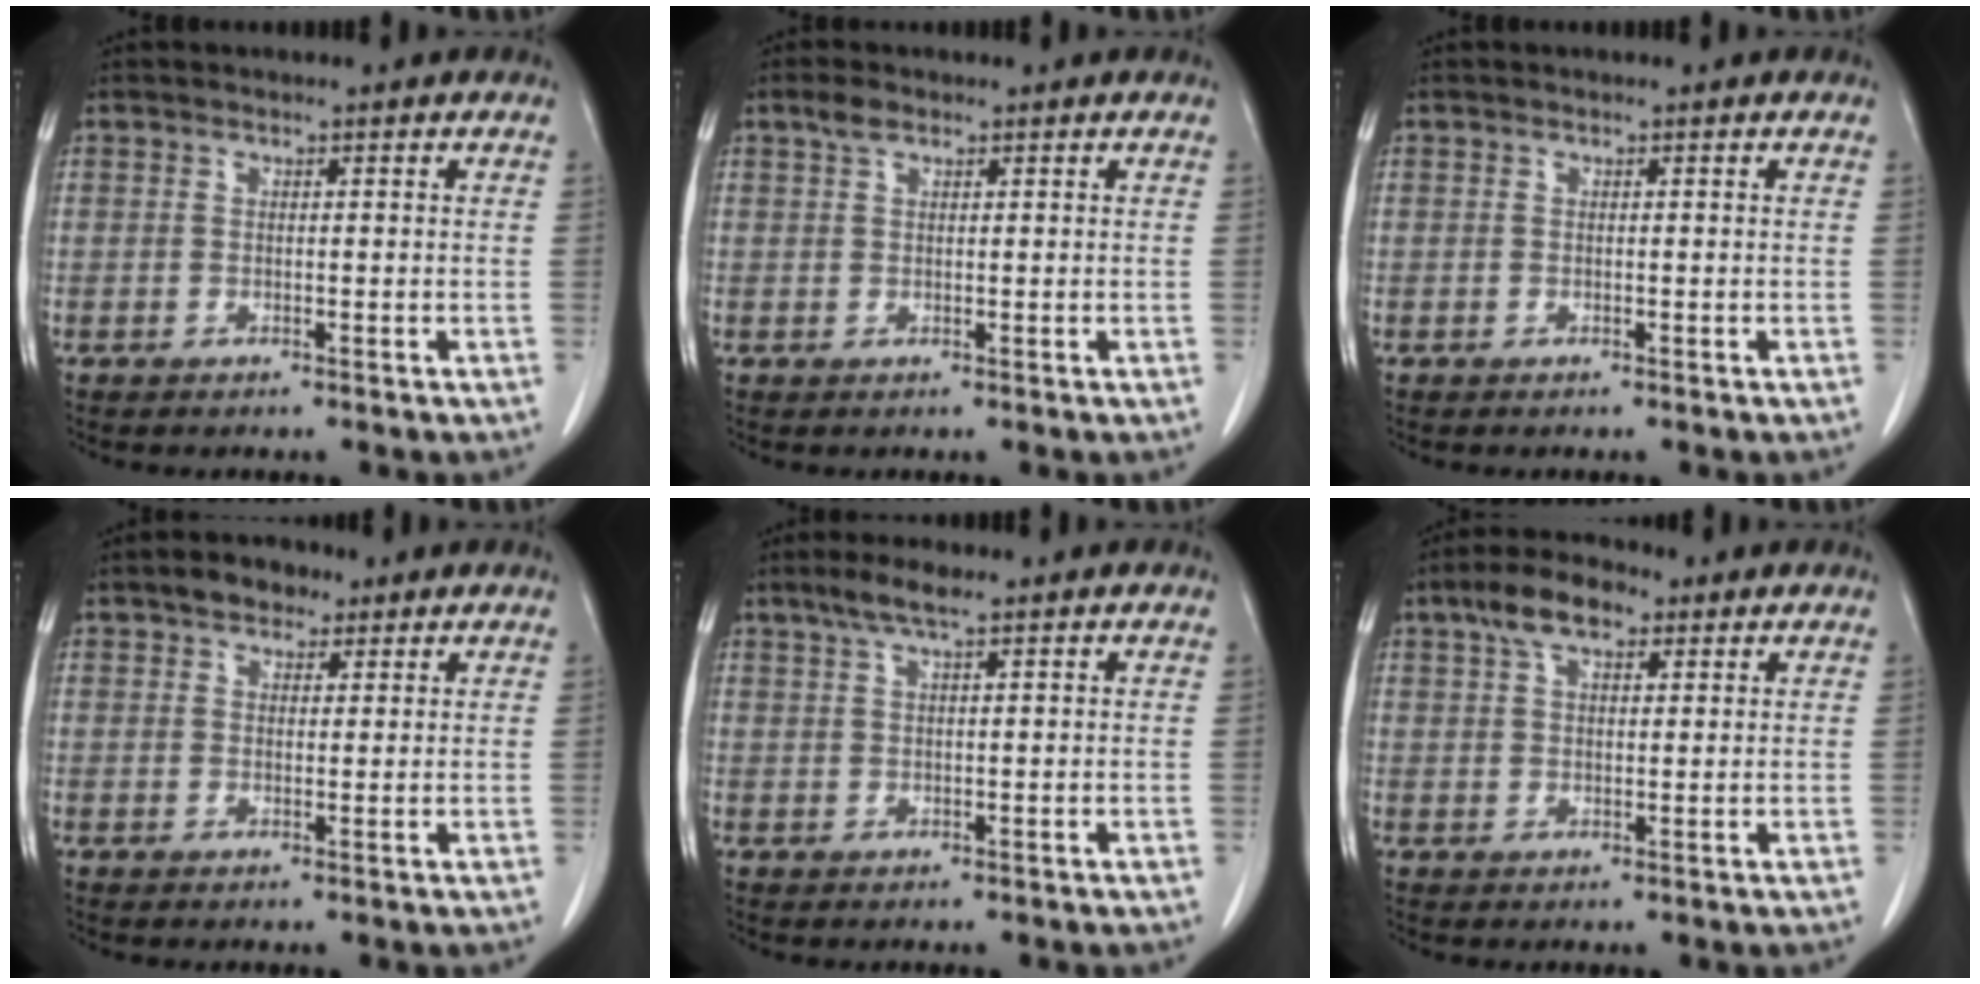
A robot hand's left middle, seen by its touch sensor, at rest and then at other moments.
{"total": 1.8, "force": [1.2, 0.8, 1.0], "torque": [-0.023, 0.009, 0.022]}
{"total": 0.0}
{"total": 3.9, "force": [2.6, 2.3, 1.8], "torque": [-0.029, 0.013, 0.042]}
{"total": 3.5, "force": [2.4, 0.3, 2.5], "torque": [-0.056, 0.009, 0.047]}
{"total": 6.6, "force": [3.9, 2.9, 4.5], "torque": [-0.087, 0.023, 0.067]}